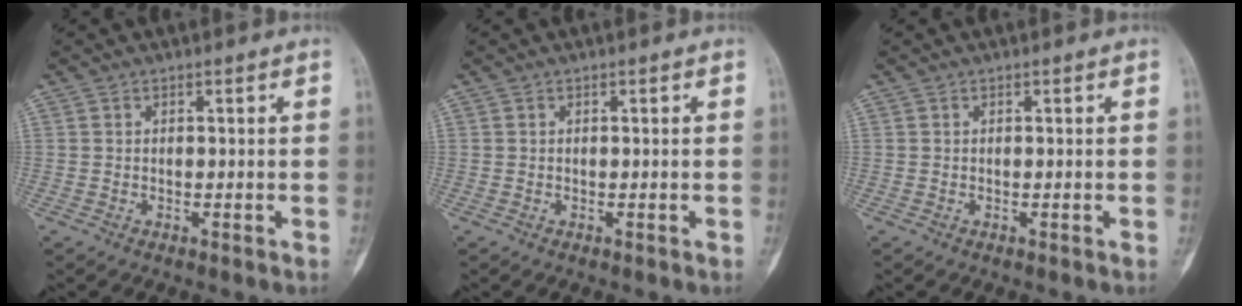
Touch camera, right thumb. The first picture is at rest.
{"total": 0.0}
{"total": 0.0}